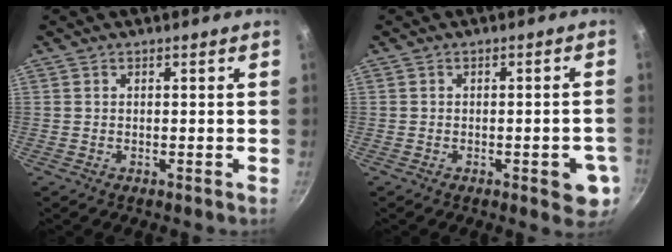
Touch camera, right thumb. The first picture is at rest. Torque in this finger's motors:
{"motor_torque": [0.70, 0.64, -0.12, 0.06, 0.16]}